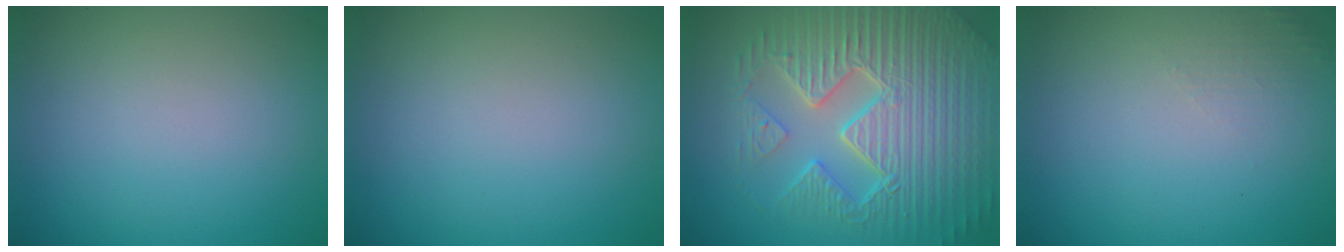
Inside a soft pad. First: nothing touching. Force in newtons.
{"total": 0.0}
{"total": 9.7, "press": 6.8, "slide": 6.9}
{"total": 1.1, "press": 1.1, "slide": 0.3}